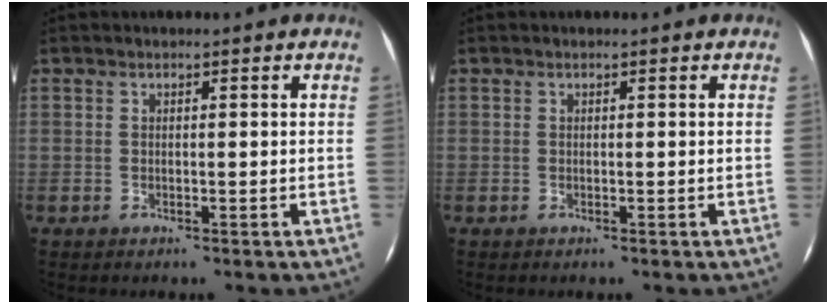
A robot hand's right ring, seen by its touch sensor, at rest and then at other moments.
{"total": 0.0}